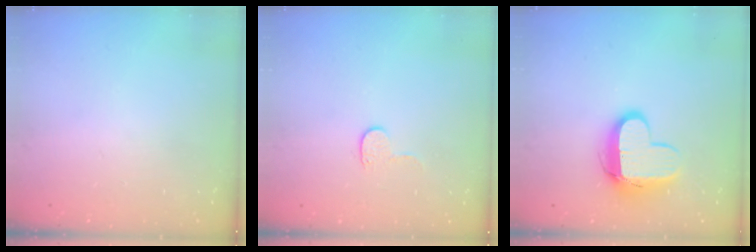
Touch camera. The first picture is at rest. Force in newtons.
{"total": 3.9, "press": 3.9, "slide": 0.4}
{"total": 11.2, "press": 11.2, "slide": 1.1}